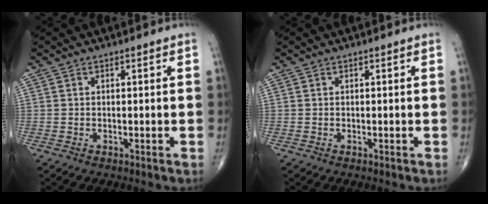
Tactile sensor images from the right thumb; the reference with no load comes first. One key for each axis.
{"total": 0.0}